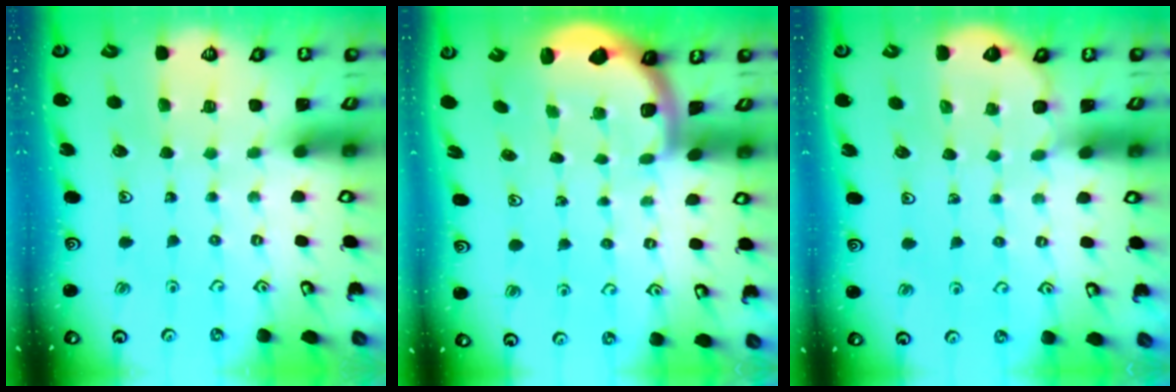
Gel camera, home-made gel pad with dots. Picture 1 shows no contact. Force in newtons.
{"total": 2.0, "press": 2.0, "slide": 0.5}
{"total": 2.9, "press": 2.9, "slide": 0.3}